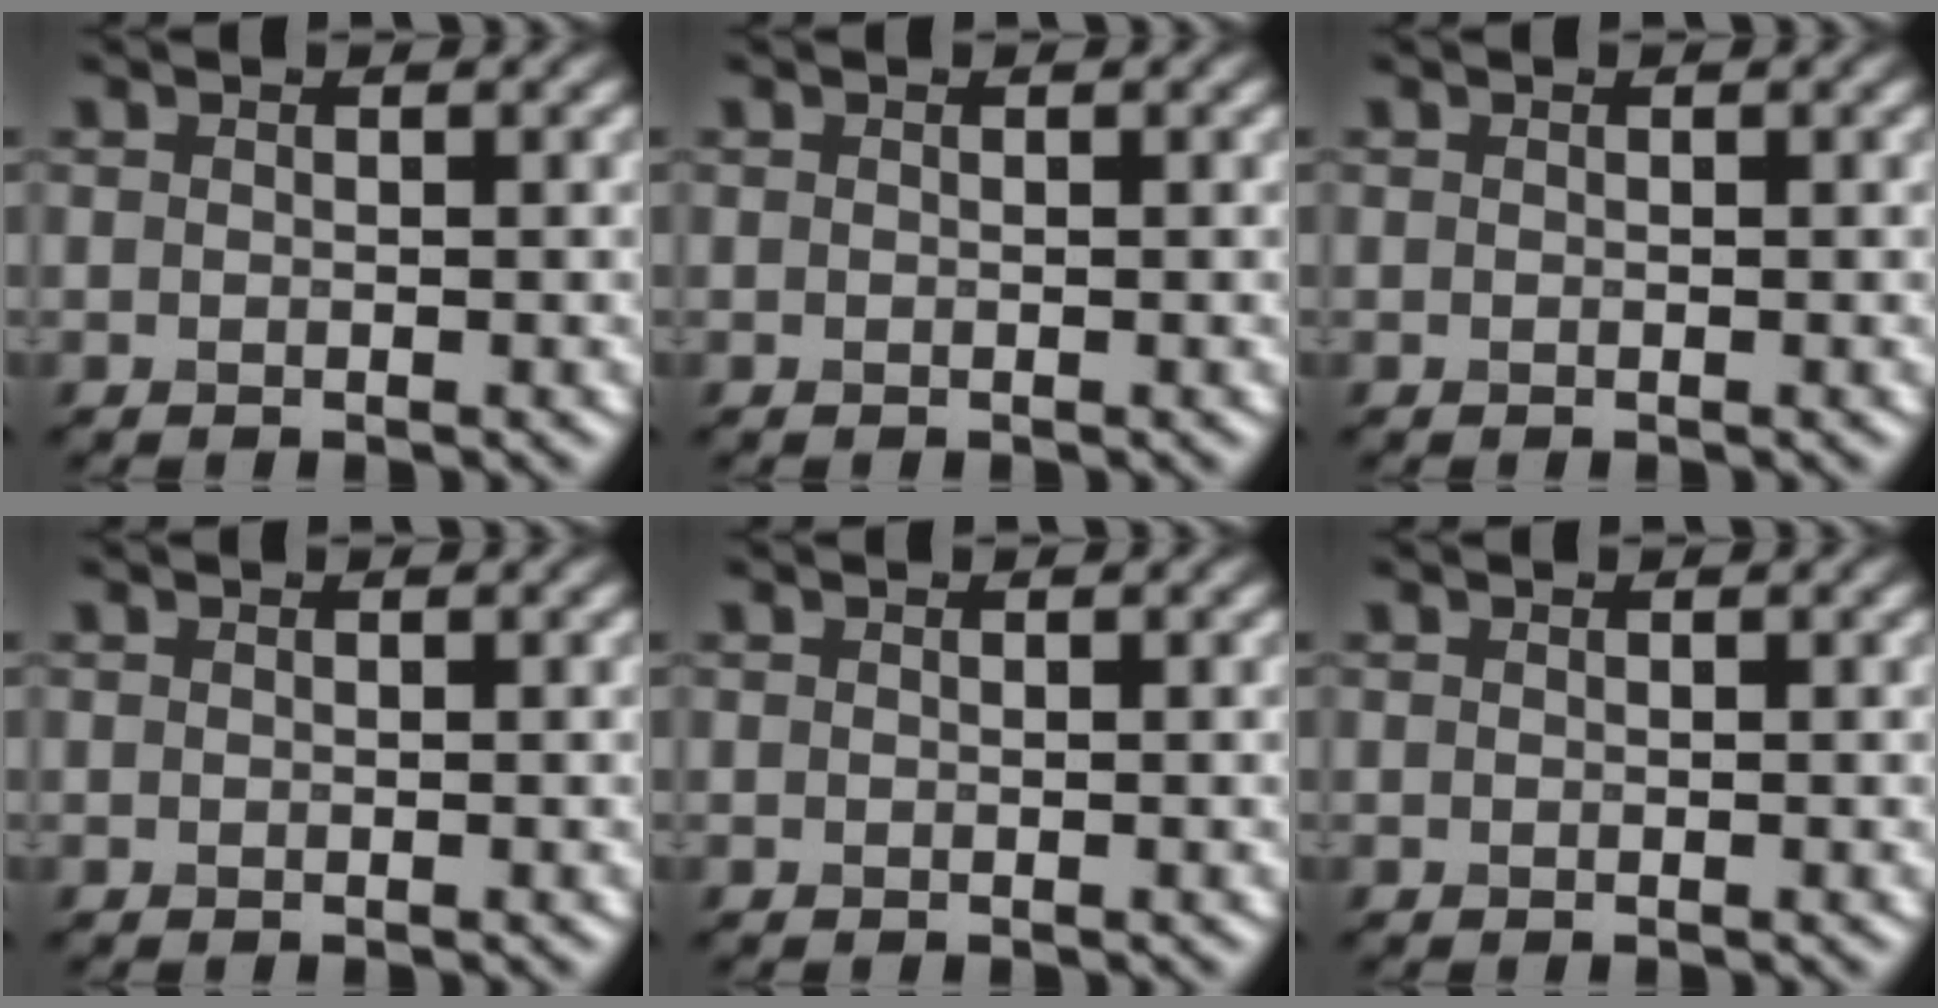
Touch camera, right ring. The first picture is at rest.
{"total": 0.0}
{"total": 0.0}
{"total": 0.0}
{"total": 0.0}
{"total": 0.0}